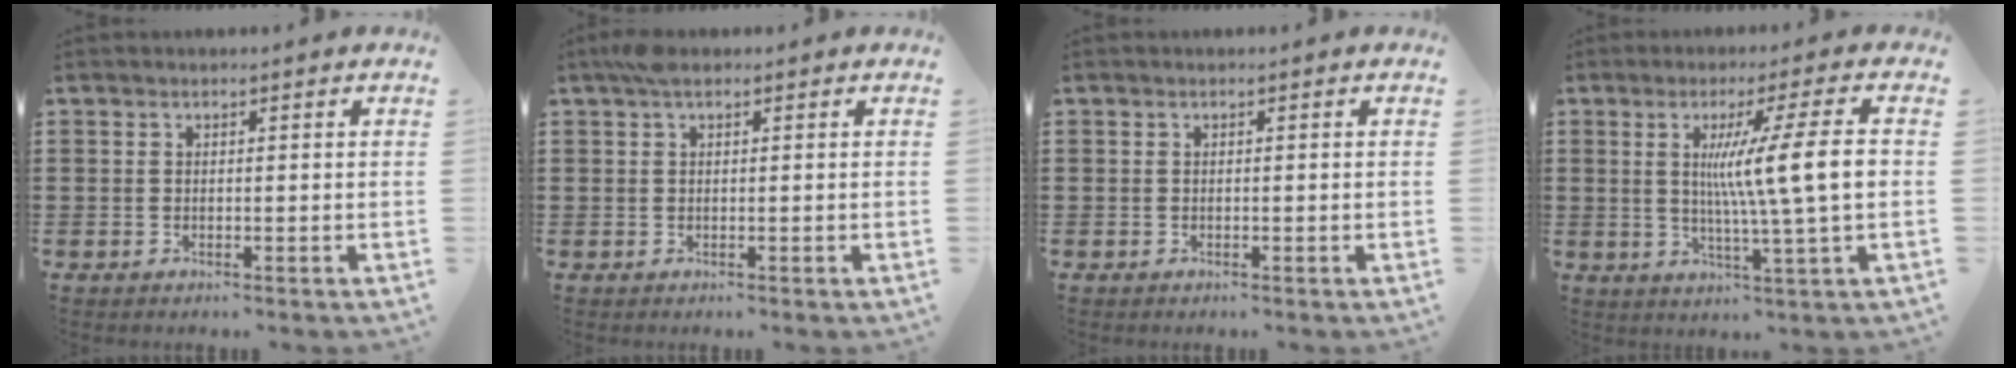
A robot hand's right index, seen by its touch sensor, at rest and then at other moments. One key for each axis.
{"total": 1.6, "fx": 0.8, "fy": 0.6, "fz": 1.3, "tx": -0.031, "ty": 0.004, "tz": 0.013}
{"total": 0.0}
{"total": 10.9, "fx": 0.9, "fy": 0.0, "fz": 10.9, "tx": -0.187, "ty": -0.004, "tz": 0.007}